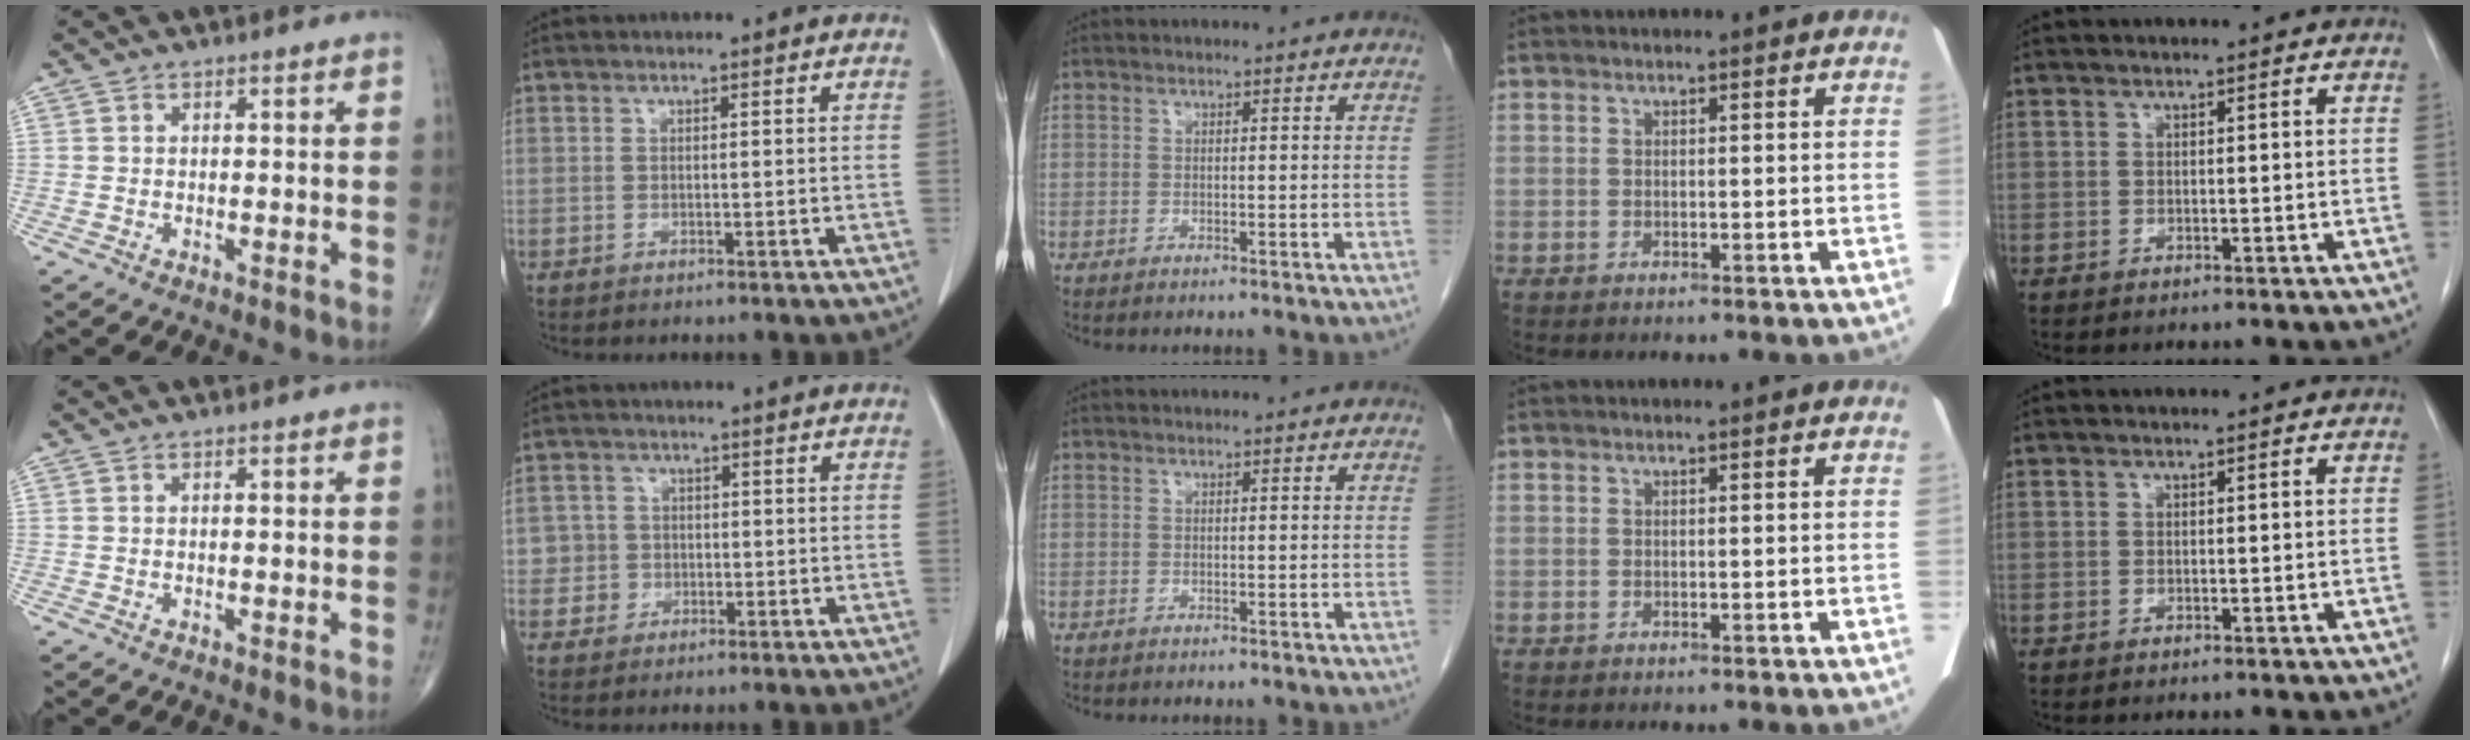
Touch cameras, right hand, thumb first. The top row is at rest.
{"index": {"total": 3.2, "force": [-0.6, 3.1, -0.4], "torque": [0.025, 0.013, -0.015]}}